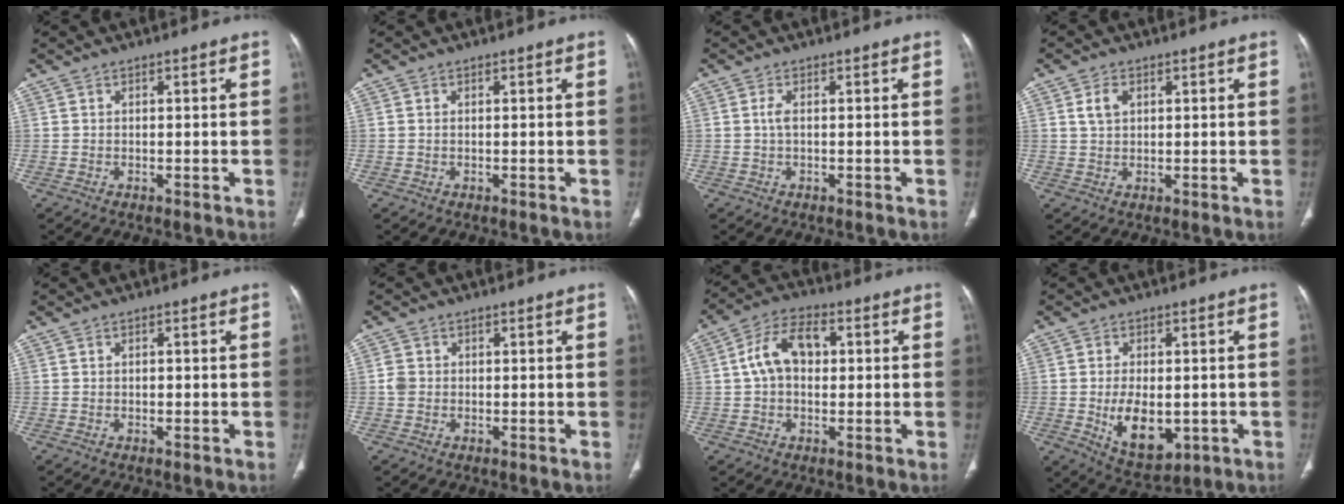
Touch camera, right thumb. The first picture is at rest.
{"total": 0.0}
{"total": 1.5, "force": [0.1, 0.5, 1.4], "torque": [-0.037, 0.001, 0.001]}
{"total": 3.2, "force": [1.1, 2.1, 2.1], "torque": [-0.038, 0.002, 0.025]}
{"total": 0.5, "force": [0.0, 0.4, 0.4], "torque": [-0.005, 0.002, 0.001]}
{"total": 2.1, "force": [-0.1, 1.8, 1.0], "torque": [-0.019, 0.005, -0.004]}
{"total": 9.2, "force": [1.2, 5.9, 6.9], "torque": [-0.120, 0.026, 0.015]}
{"total": 10.4, "force": [-1.8, 6.0, 8.3], "torque": [-0.120, -0.010, -0.013]}